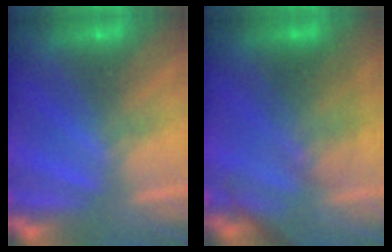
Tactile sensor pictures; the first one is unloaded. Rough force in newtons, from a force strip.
{"total": 2.8}